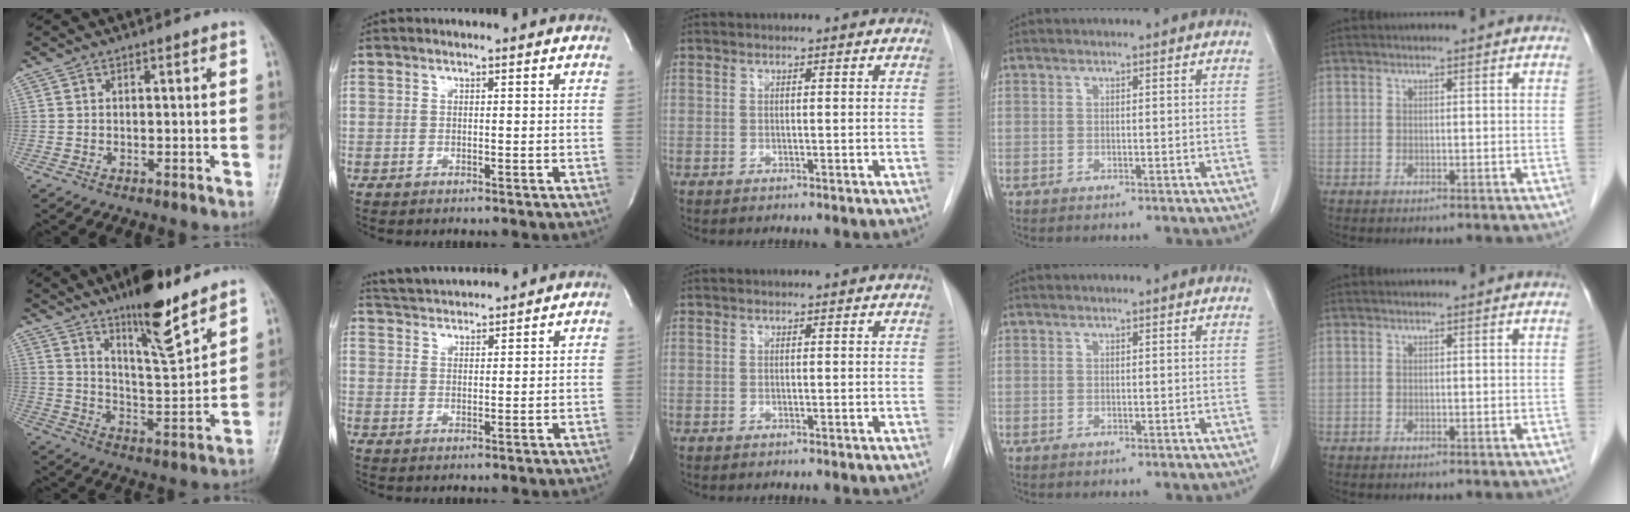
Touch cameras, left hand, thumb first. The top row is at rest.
{"thumb": {"total": 13.7, "force": [10.2, 2.7, 8.8], "torque": [-0.126, -0.073, 0.173]}, "index": {"total": 5.8, "force": [5.7, 0.3, 1.1], "torque": [-0.029, 0.032, 0.096]}}